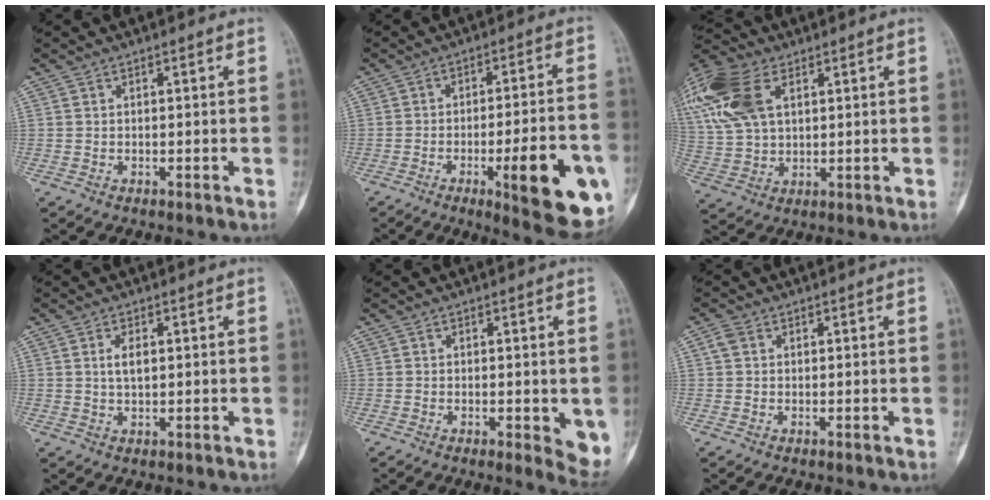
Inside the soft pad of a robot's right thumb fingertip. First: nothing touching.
{"total": 17.9, "force": [-6.4, 4.0, 16.3], "torque": [-0.184, 0.013, -0.075]}
{"total": 18.9, "force": [7.5, 11.3, 13.3], "torque": [-0.311, 0.011, 0.144]}
{"total": 3.0, "force": [0.6, 1.5, 2.6], "torque": [-0.043, -0.003, 0.013]}
{"total": 6.0, "force": [-1.3, 2.3, 5.5], "torque": [-0.056, -0.011, -0.012]}
{"total": 2.0, "force": [0.6, 1.5, 1.1], "torque": [-0.024, 0.007, 0.011]}